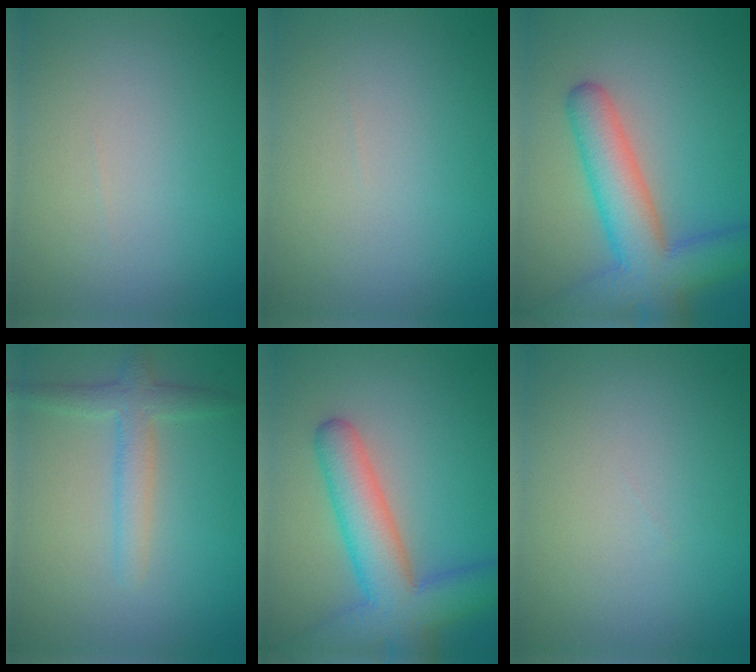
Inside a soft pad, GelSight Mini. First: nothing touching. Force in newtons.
{"total": 0.0}
{"total": 7.8, "press": 7.8, "slide": 0.4}
{"total": 2.8, "press": 2.8, "slide": 0.1}
{"total": 7.8, "press": 7.8, "slide": 0.4}
{"total": 0.0}